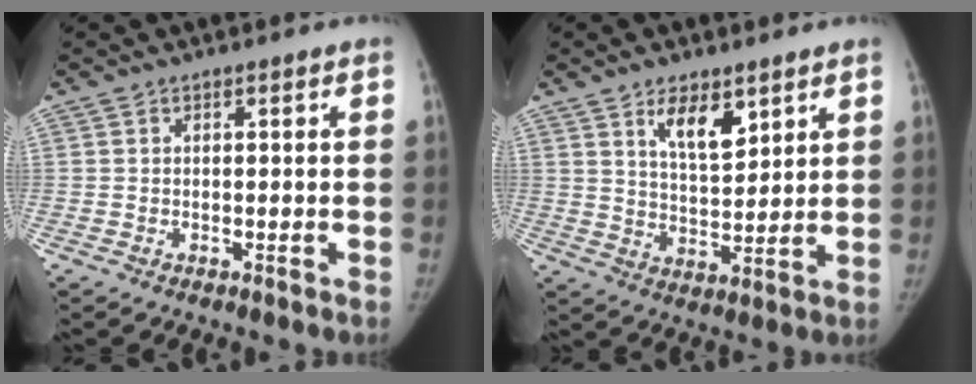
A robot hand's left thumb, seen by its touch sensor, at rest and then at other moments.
{"total": 8.5, "force": [4.9, 3.8, 5.8], "torque": [-0.074, -0.038, 0.089]}